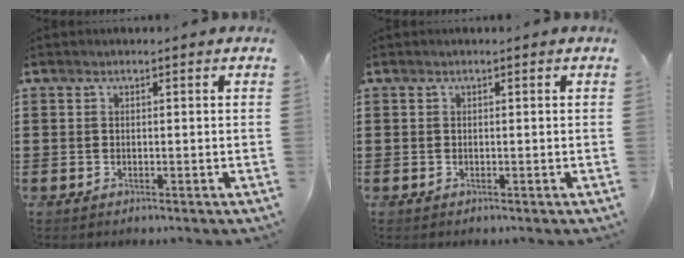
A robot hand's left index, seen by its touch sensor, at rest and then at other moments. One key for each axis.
{"total": 0.0}